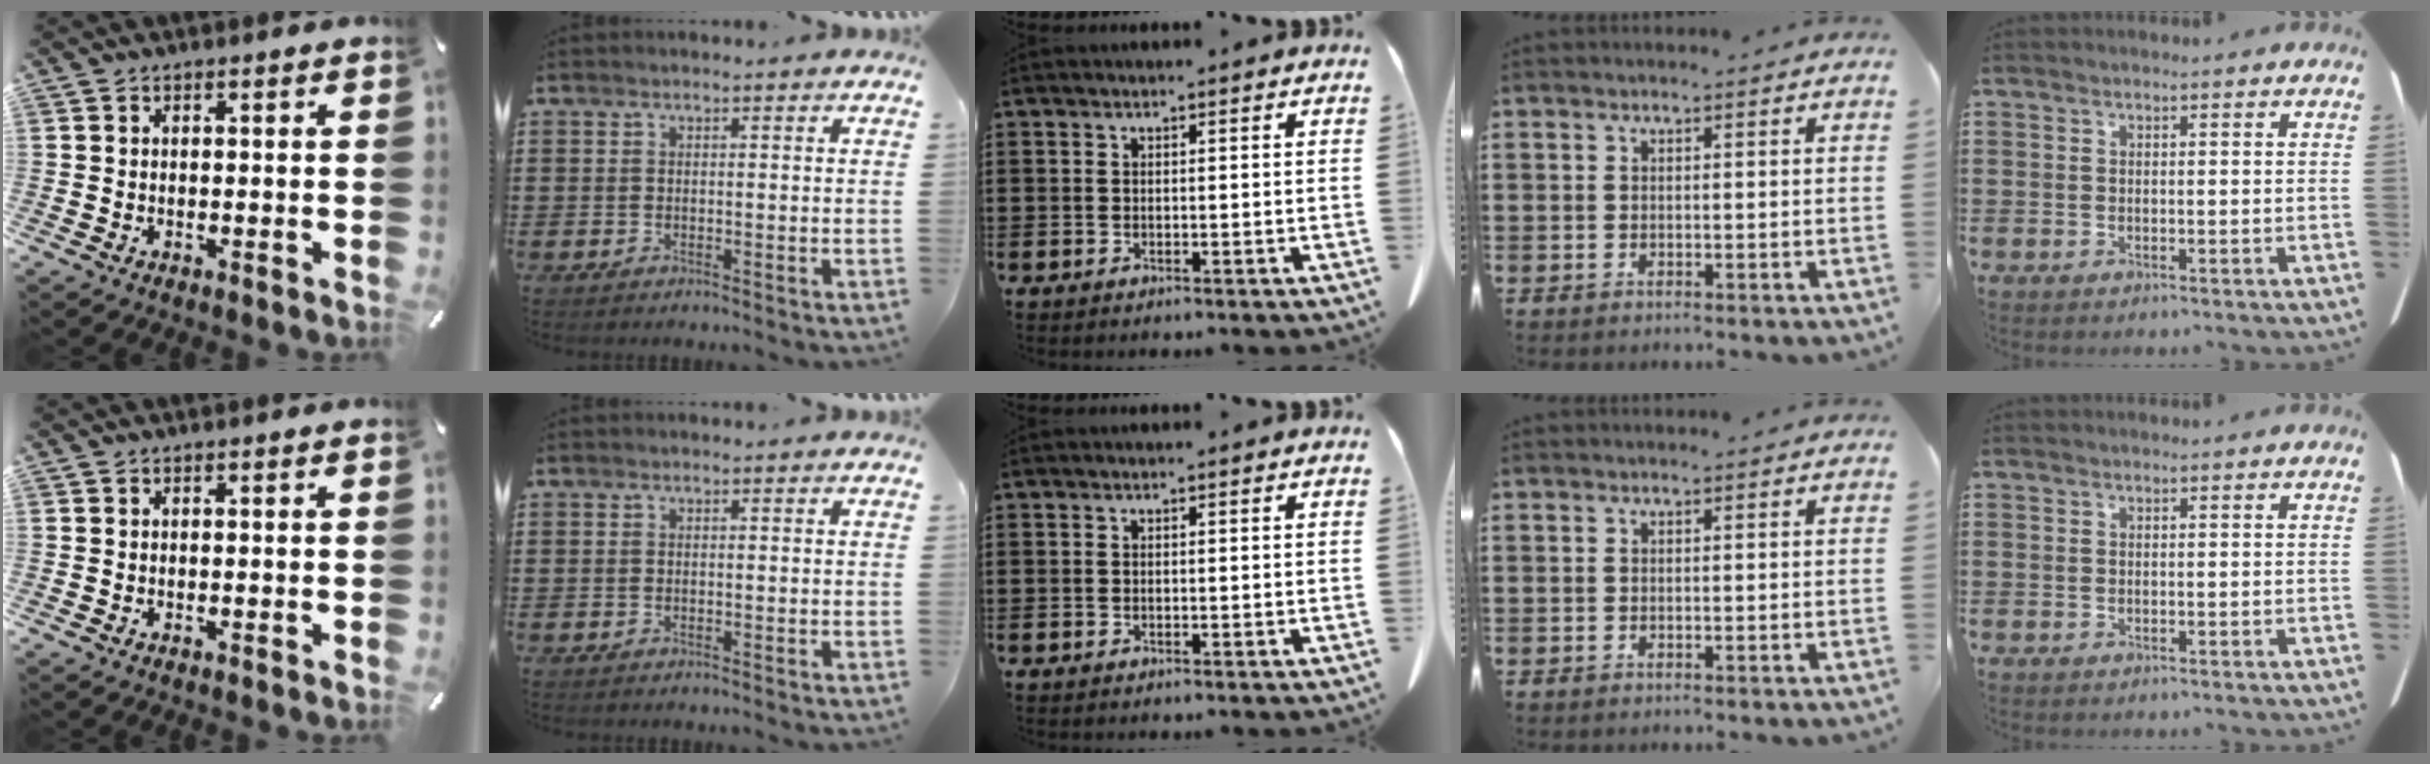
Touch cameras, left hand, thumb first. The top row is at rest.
{}